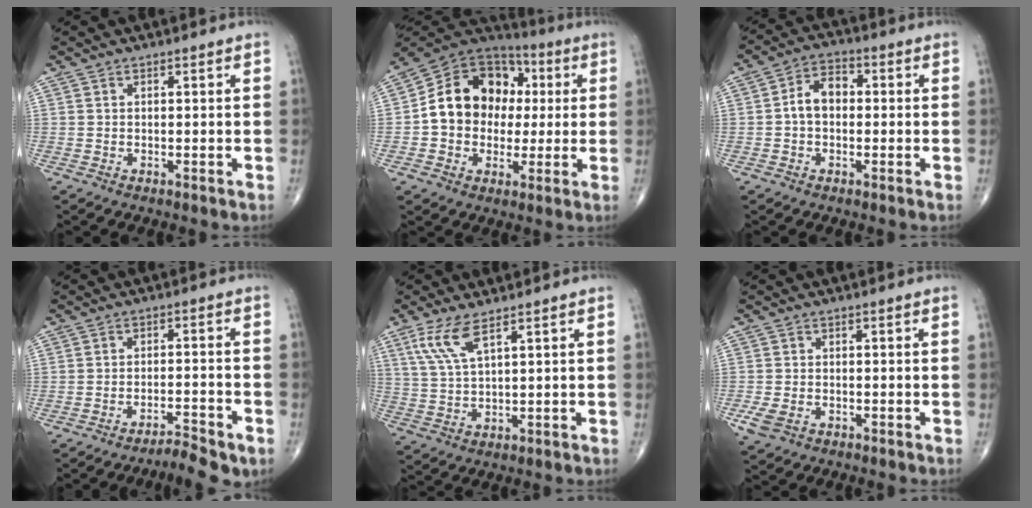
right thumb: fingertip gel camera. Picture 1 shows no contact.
{"total": 16.6, "force": [0.8, 13.6, 9.5], "torque": [-0.119, 0.032, 0.008]}
{"total": 6.3, "force": [-0.2, 4.4, 4.5], "torque": [-0.067, 0.023, -0.013]}
{"total": 5.9, "force": [-4.9, 0.9, 3.1], "torque": [-0.054, 0.042, -0.071]}
{"total": 6.7, "force": [3.8, 1.7, 5.2], "torque": [-0.119, -0.012, 0.088]}
{"total": 3.6, "force": [-1.6, 2.4, 2.2], "torque": [-0.050, 0.002, -0.028]}